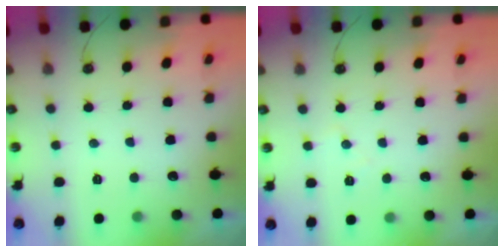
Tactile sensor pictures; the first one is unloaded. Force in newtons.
{"total": 5.3, "press": 5.3, "slide": 0.8}